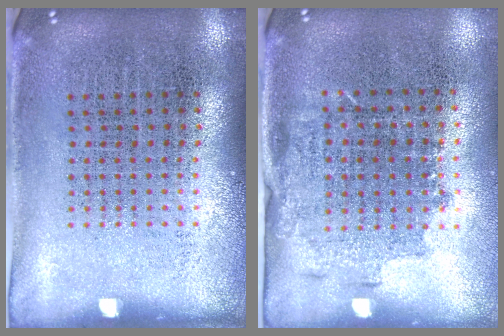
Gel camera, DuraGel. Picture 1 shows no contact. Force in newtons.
{"total": 1.5, "press": 1.2, "slide": 1.0}